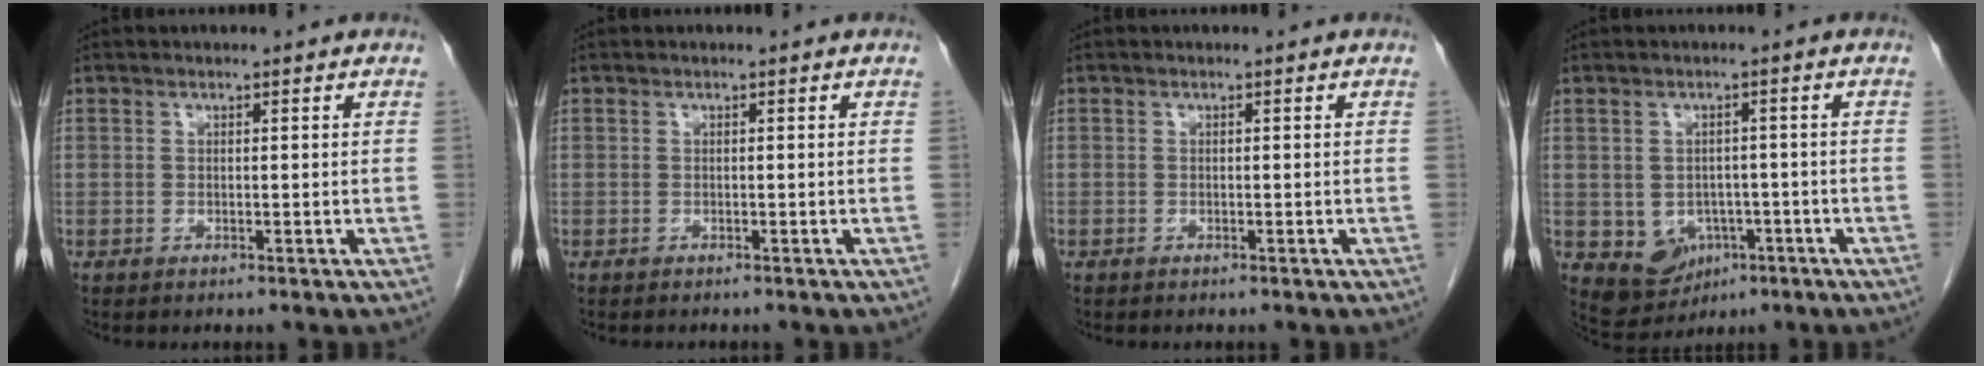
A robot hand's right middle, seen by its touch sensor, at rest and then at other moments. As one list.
[{"total": 1.1, "force": [-1.0, 0.3, 0.4], "torque": [-0.009, -0.002, -0.012]}, {"total": 0.0}, {"total": 5.9, "force": [-2.0, 5.0, 2.5], "torque": [-0.043, 0.006, -0.014]}]